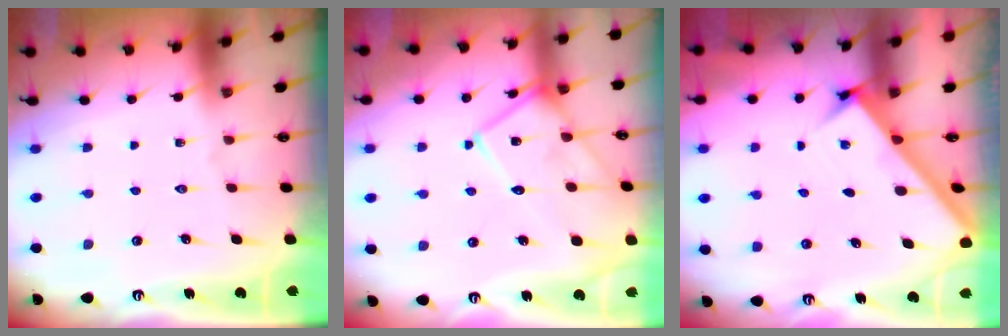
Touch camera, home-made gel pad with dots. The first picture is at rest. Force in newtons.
{"total": 14.2, "press": 14.2, "slide": 0.9}
{"total": 2.4, "press": 2.4, "slide": 0.2}